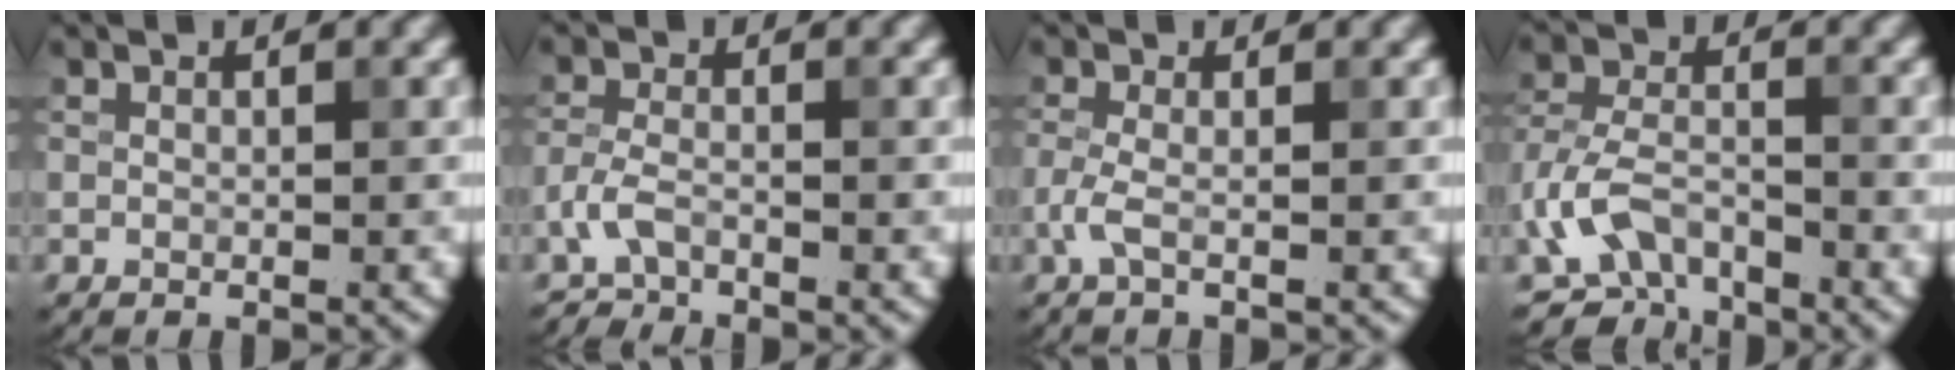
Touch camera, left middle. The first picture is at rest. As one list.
[{"total": 2.0, "force": [-1.8, 0.6, 0.7], "torque": [-0.017, 0.002, -0.046]}, {"total": 1.7, "force": [-0.6, 0.3, 1.5], "torque": [-0.037, -0.001, -0.017]}, {"total": 6.1, "force": [-3.4, 3.4, 3.8], "torque": [-0.076, -0.002, -0.076]}]